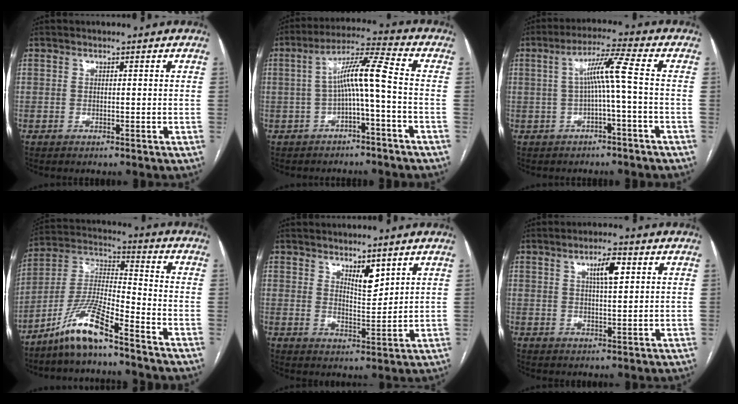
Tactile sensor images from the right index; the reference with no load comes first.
{"total": 7.9, "force": [-1.2, 0.0, 7.8], "torque": [-0.134, 0.032, -0.020]}
{"total": 6.2, "force": [-0.4, -0.8, 6.1], "torque": [-0.106, 0.023, -0.002]}
{"total": 10.7, "force": [-8.0, 0.6, 7.0], "torque": [-0.151, -0.004, -0.158]}
{"total": 4.5, "force": [3.0, 1.4, 3.0], "torque": [-0.051, -0.010, 0.055]}
{"total": 4.7, "force": [1.9, 1.0, 4.2], "torque": [-0.072, 0.005, 0.034]}